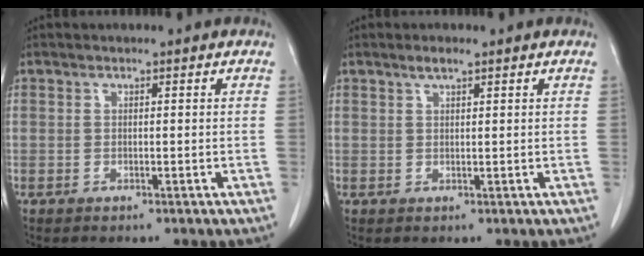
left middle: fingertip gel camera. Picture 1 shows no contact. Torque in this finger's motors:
{"motor_torque": [0.52, -0.41, -0.01, 0.02]}